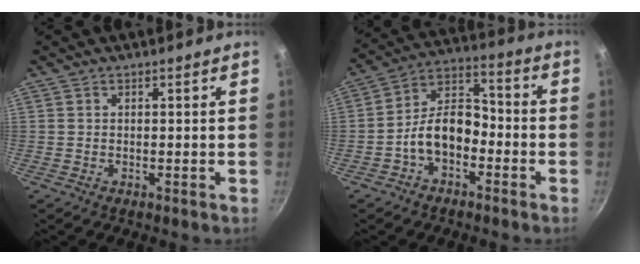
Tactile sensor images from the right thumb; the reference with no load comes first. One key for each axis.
{"total": 10.5, "fx": -3.8, "fy": 6.8, "fz": 7.1, "tx": -0.092, "ty": 0.059, "tz": -0.080}